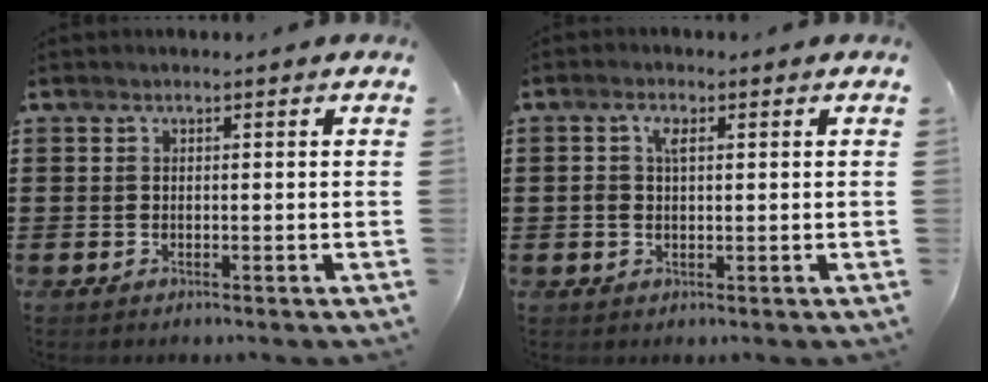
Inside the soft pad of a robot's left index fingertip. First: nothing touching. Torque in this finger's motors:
{"motor_torque": [0.32, 0.85, 0.10, 0.01]}